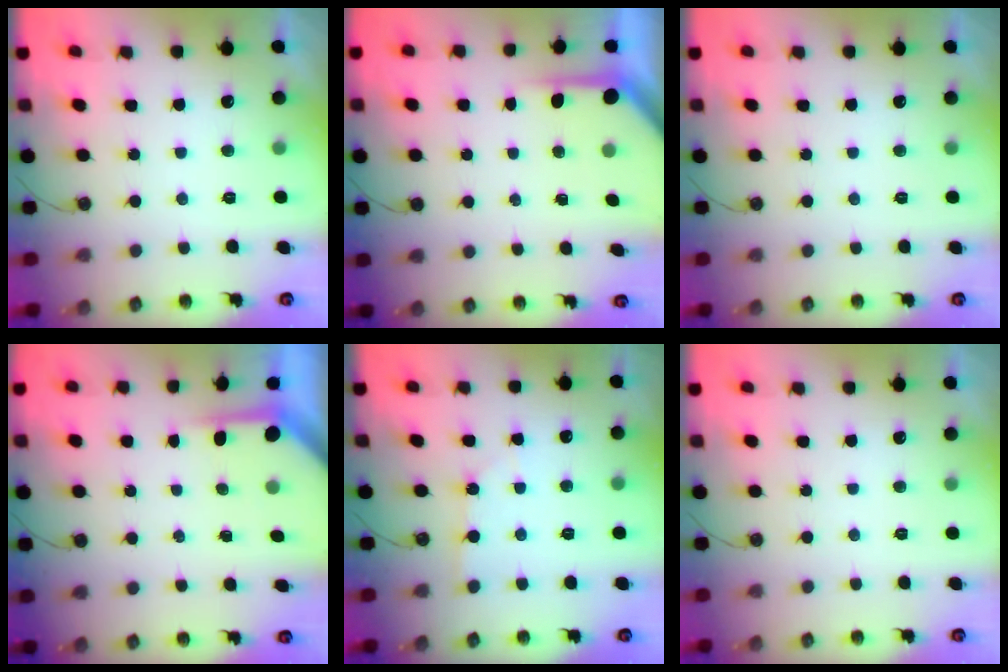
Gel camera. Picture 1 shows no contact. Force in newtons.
{"total": 3.8, "press": 3.8, "slide": 0.2}
{"total": 0.0}
{"total": 3.5, "press": 3.5, "slide": 0.3}
{"total": 1.6, "press": 1.6, "slide": 0.3}
{"total": 0.0}